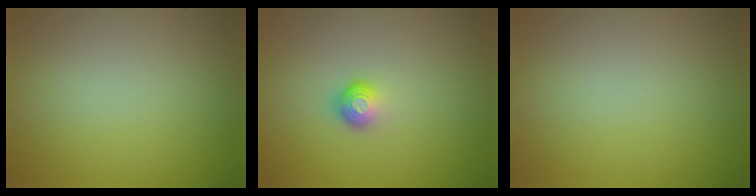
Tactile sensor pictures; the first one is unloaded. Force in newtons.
{"total": 1.8, "press": 1.1, "slide": 1.4}
{"total": 0.0}